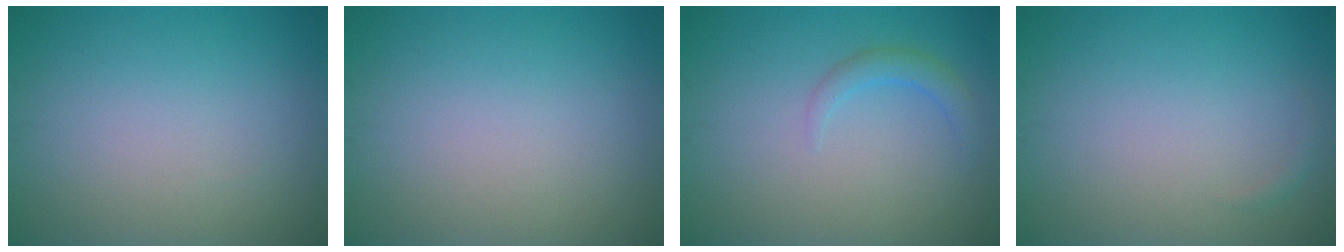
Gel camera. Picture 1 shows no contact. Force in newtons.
{"total": 0.0}
{"total": 1.7, "press": 1.7, "slide": 0.2}
{"total": 0.6, "press": 0.6, "slide": 0.1}